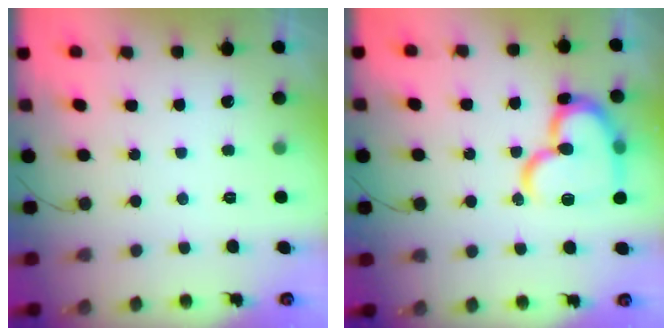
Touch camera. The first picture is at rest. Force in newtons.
{"total": 20.0, "press": 19.9, "slide": 2.1}